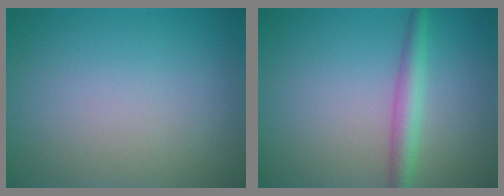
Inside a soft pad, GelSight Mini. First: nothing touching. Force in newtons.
{"total": 2.7, "press": 2.7, "slide": 0.1}